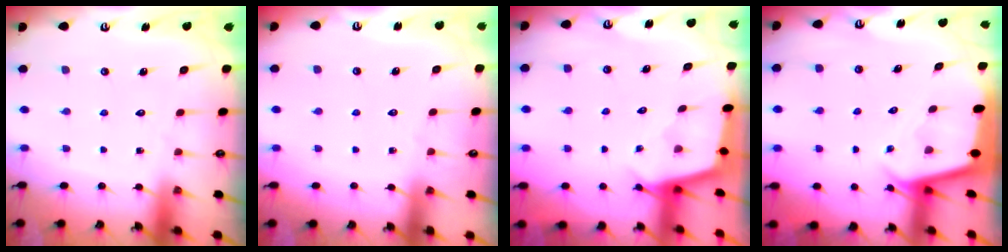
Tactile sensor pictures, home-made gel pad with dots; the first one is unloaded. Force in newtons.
{"total": 2.5, "press": 2.5, "slide": 0.4}
{"total": 2.5, "press": 2.5, "slide": 0.2}
{"total": 2.3, "press": 2.3, "slide": 0.1}